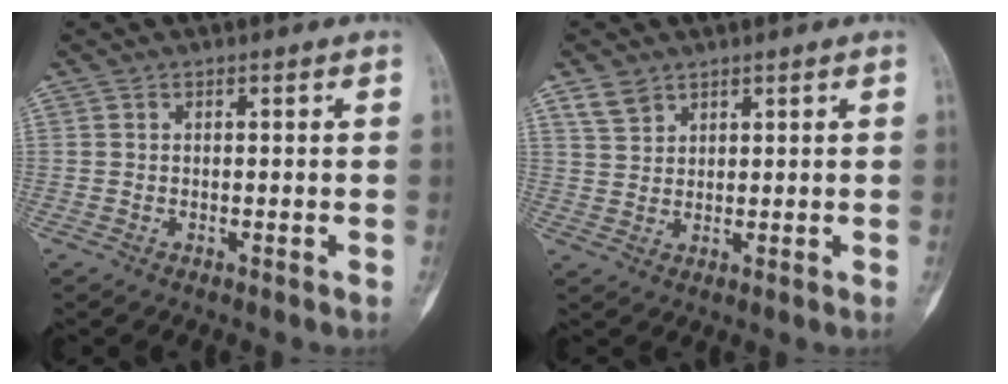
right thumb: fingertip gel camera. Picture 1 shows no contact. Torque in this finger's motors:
{"motor_torque": [-0.49, 1.04, -0.15, 0.14, -0.01]}